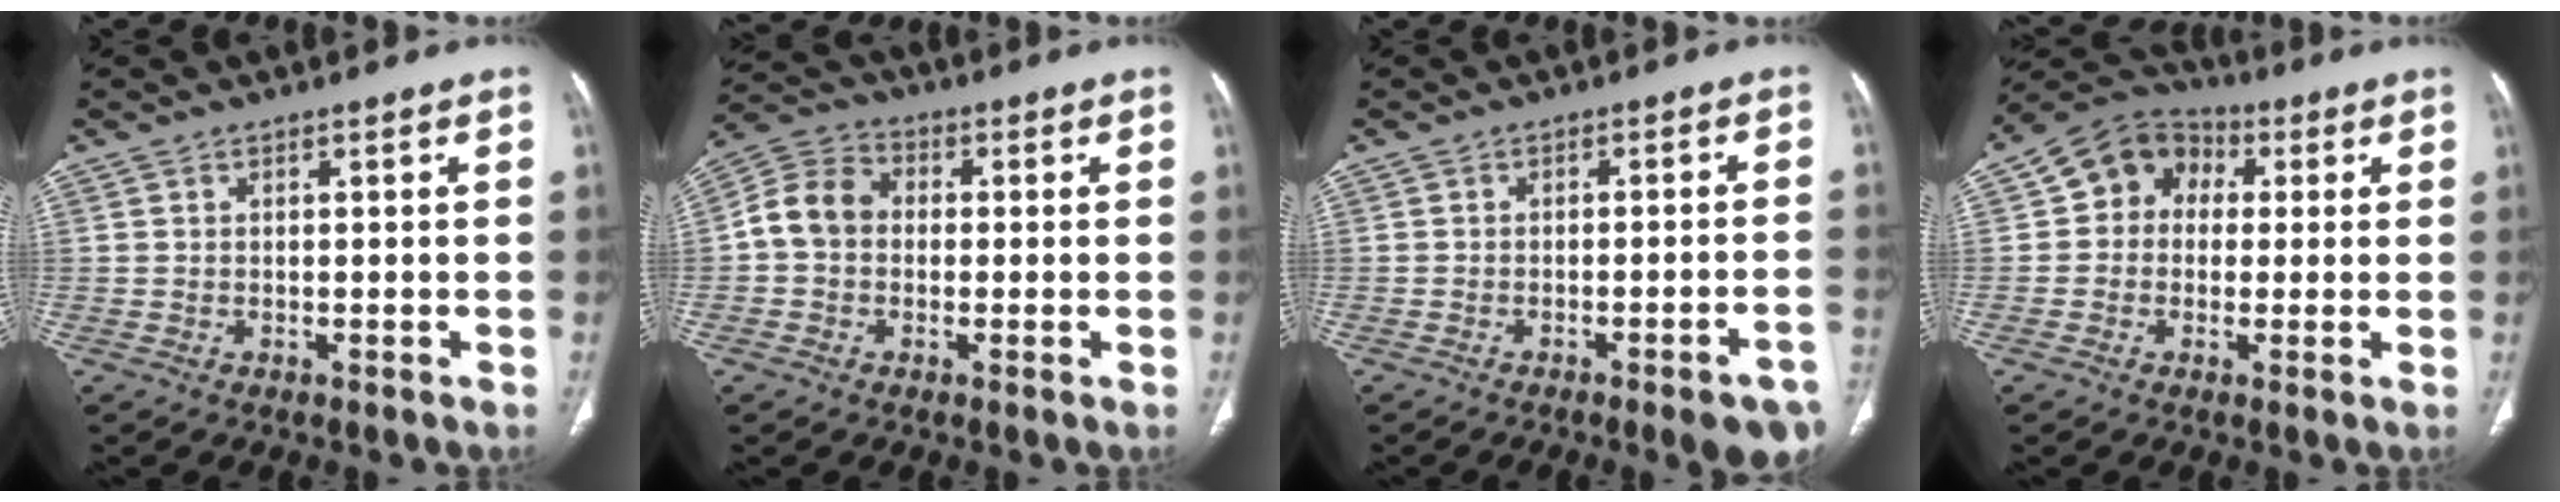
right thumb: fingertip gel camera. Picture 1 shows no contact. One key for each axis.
{"total": 8.1, "fx": -0.3, "fy": 6.7, "fz": 4.6, "tx": -0.072, "ty": 0.026, "tz": -0.019}
{"total": 8.6, "fx": -5.4, "fy": 1.5, "fz": 6.6, "tx": -0.070, "ty": 0.022, "tz": -0.066}
{"total": 9.8, "fx": 1.6, "fy": 8.4, "fz": 4.8, "tx": -0.052, "ty": 0.023, "tz": 0.010}